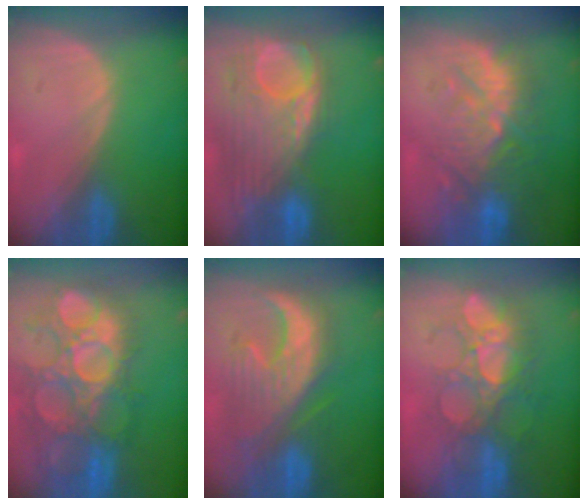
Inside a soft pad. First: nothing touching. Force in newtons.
{"total": 12.4, "press": 10.5, "slide": 6.5}
{"total": 10.3, "press": 9.8, "slide": 3.2}
{"total": 13.5, "press": 12.4, "slide": 5.4}
{"total": 10.5, "press": 10.2, "slide": 2.5}
{"total": 8.9, "press": 8.8, "slide": 1.4}